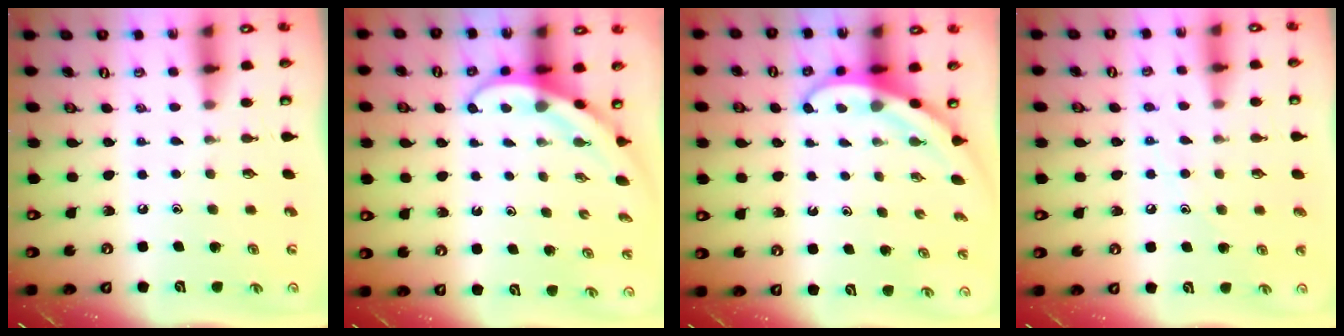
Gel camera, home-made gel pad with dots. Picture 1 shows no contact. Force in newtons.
{"total": 3.8, "press": 3.8, "slide": 0.2}
{"total": 3.8, "press": 3.8, "slide": 0.3}
{"total": 8.2, "press": 8.2, "slide": 0.7}